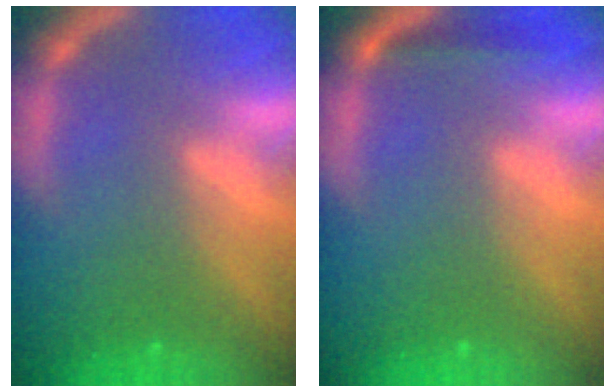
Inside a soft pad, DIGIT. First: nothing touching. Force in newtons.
{"total": 1.4}